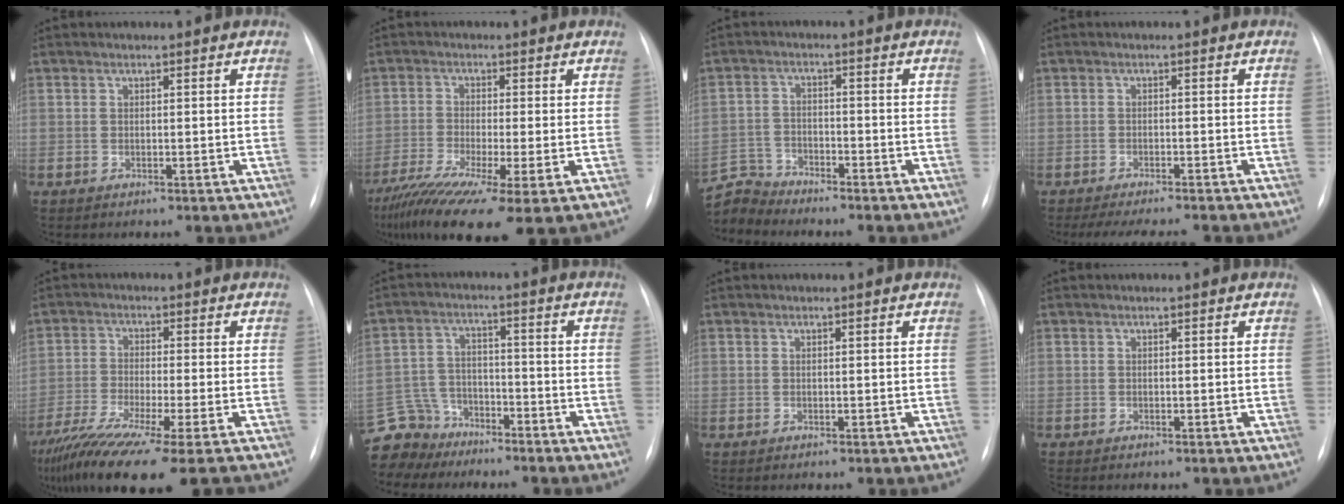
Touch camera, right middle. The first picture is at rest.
{"total": 13.0, "force": [-8.0, 1.2, 10.3], "torque": [-0.185, -0.032, -0.135]}
{"total": 5.4, "force": [-5.3, 0.3, -1.2], "torque": [0.022, 0.001, -0.104]}
{"total": 9.1, "force": [-8.0, 0.9, 4.2], "torque": [-0.056, -0.010, -0.111]}
{"total": 15.5, "force": [-12.0, -0.9, 9.8], "torque": [-0.168, -0.049, -0.201]}
{"total": 8.3, "force": [-7.2, 4.1, -0.5], "torque": [0.001, 0.015, -0.138]}
{"total": 0.0}
{"total": 0.0}